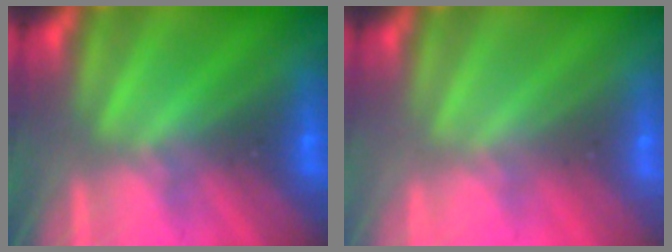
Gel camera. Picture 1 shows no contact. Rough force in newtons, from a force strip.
{"total": 2.8}